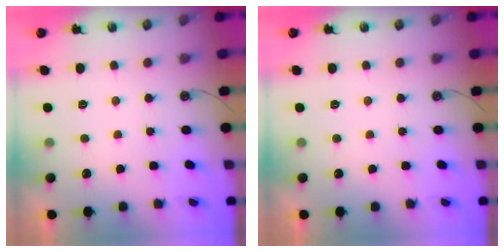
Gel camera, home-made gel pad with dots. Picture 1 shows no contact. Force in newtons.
{"total": 0.0}